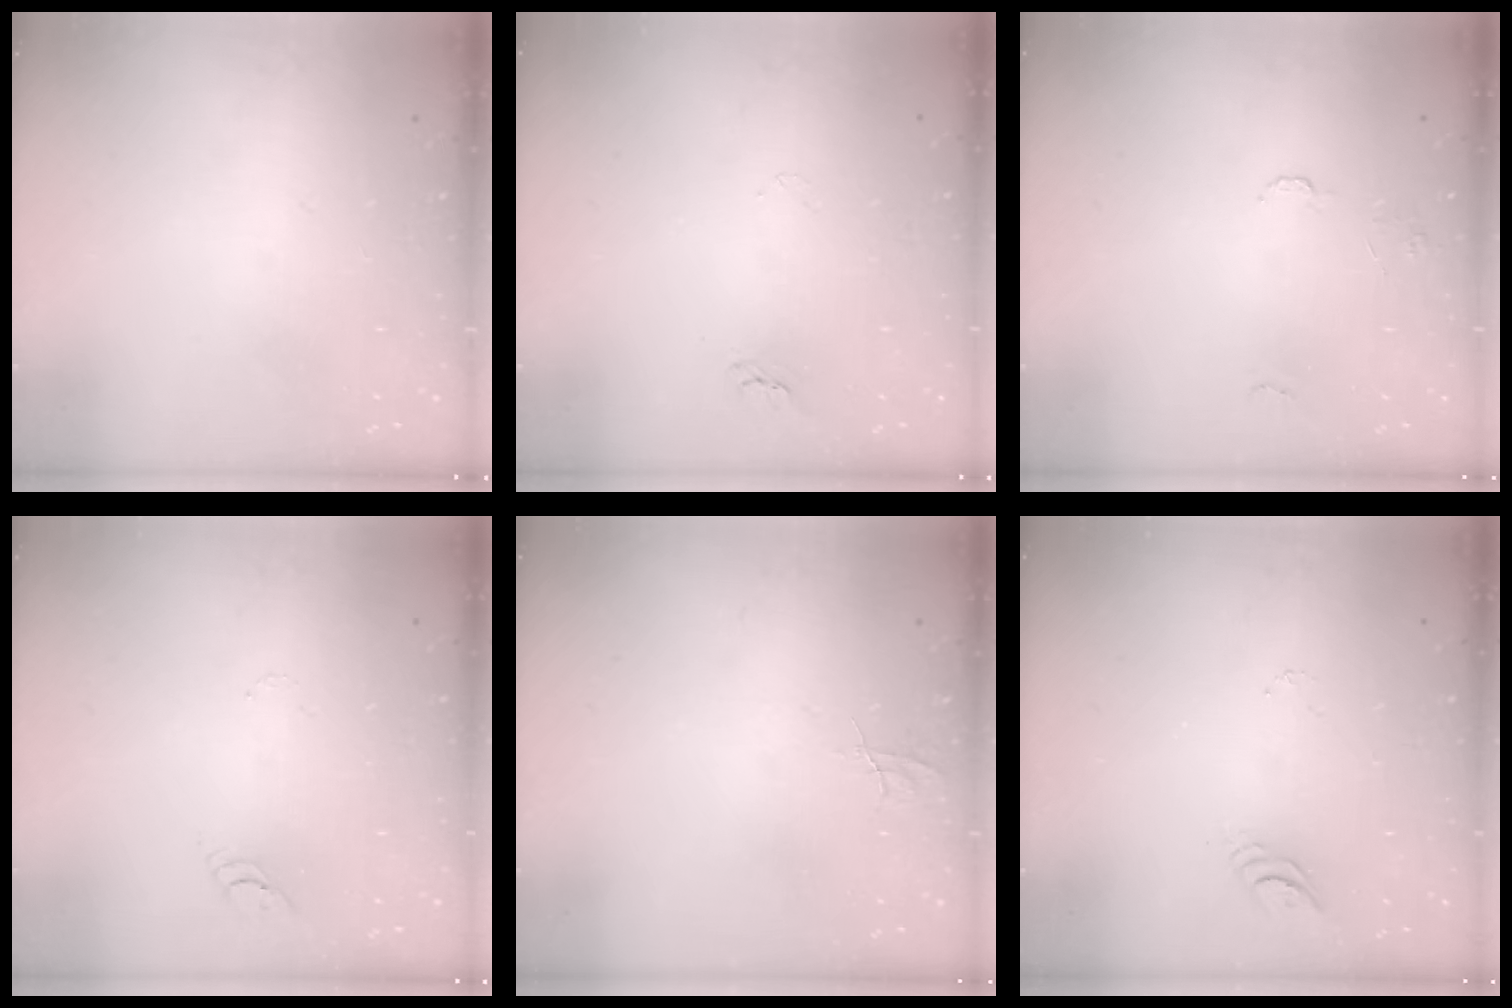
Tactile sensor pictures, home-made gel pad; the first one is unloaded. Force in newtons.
{"total": 2.5, "press": 2.5, "slide": 0.2}
{"total": 6.4, "press": 6.4, "slide": 0.6}
{"total": 2.9, "press": 2.9, "slide": 0.3}
{"total": 3.3, "press": 3.3, "slide": 0.4}
{"total": 3.5, "press": 3.5, "slide": 0.5}